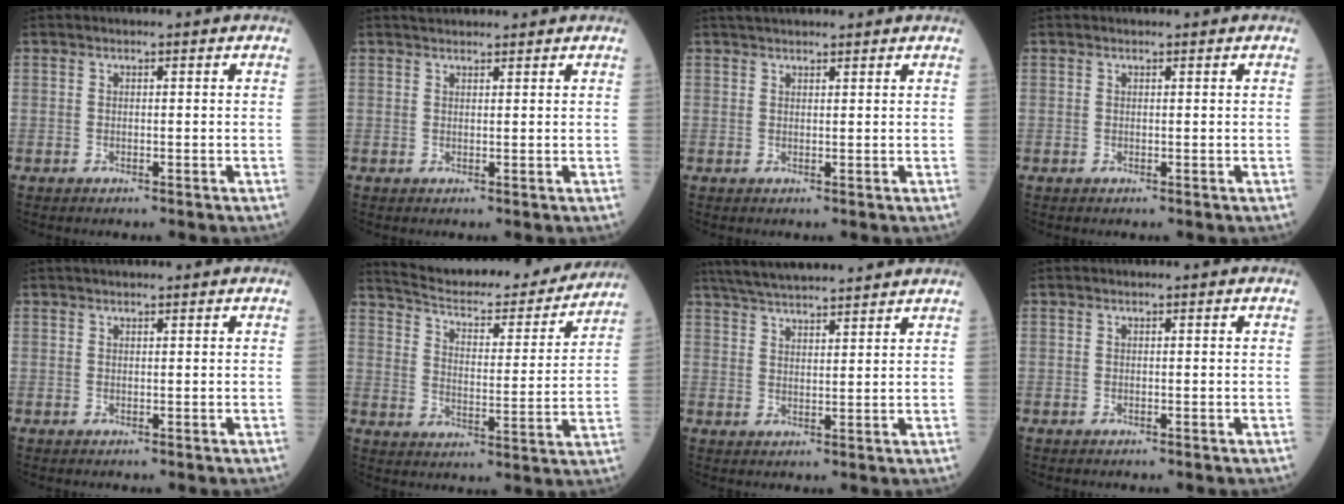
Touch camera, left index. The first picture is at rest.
{"total": 3.2, "force": [3.0, 0.6, 1.0], "torque": [-0.009, 0.027, 0.047]}
{"total": 5.2, "force": [4.7, 0.8, 2.1], "torque": [-0.027, 0.037, 0.069]}
{"total": 0.6, "force": [0.5, 0.1, 0.1], "torque": [-0.008, 0.008, 0.009]}
{"total": 2.6, "force": [2.3, 0.4, 1.3], "torque": [-0.012, 0.025, 0.032]}
{"total": 23.9, "force": [22.1, 4.1, 8.1], "torque": [-0.127, -0.035, 0.292]}
{"total": 13.1, "force": [12.0, 0.9, 5.1], "torque": [-0.096, 0.030, 0.183]}
{"total": 0.0}